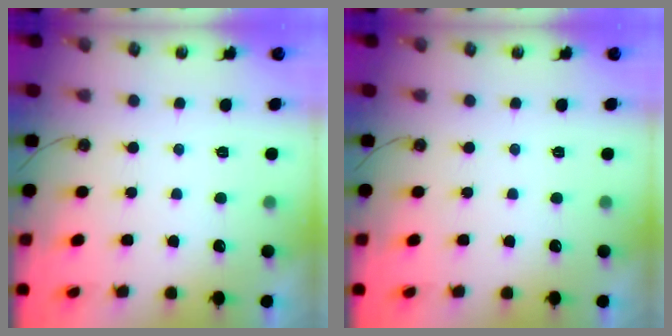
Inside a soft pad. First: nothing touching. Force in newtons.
{"total": 0.0}